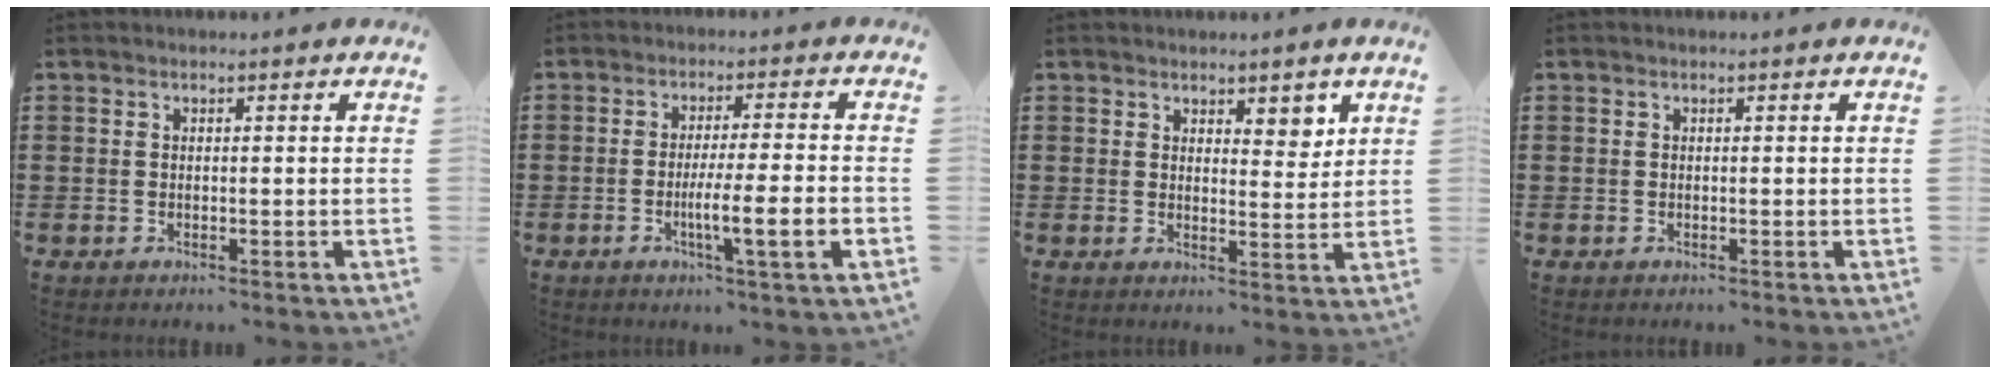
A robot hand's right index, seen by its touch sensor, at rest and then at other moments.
{"total": 6.6, "force": [-2.1, 0.0, 6.2], "torque": [-0.103, -0.010, -0.036]}
{"total": 3.6, "force": [2.8, 1.7, 1.6], "torque": [-0.020, 0.001, 0.047]}
{"total": 0.0}